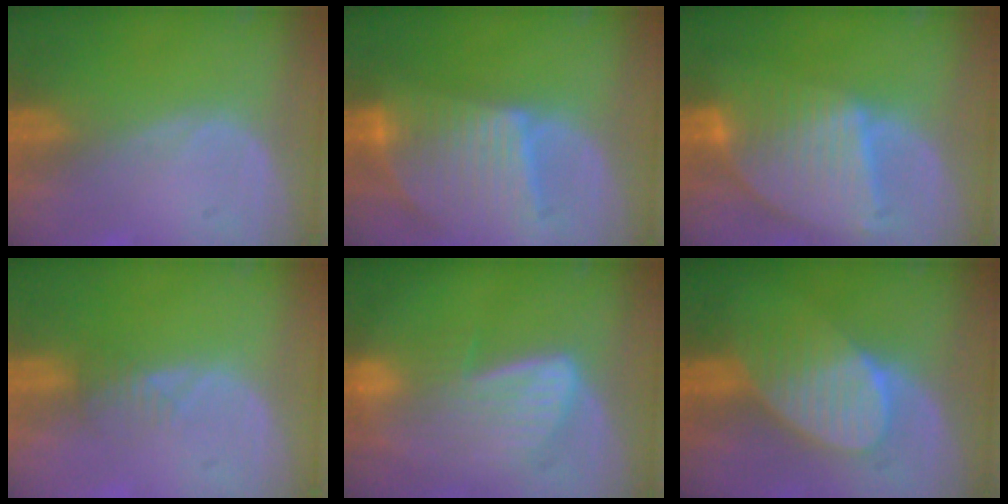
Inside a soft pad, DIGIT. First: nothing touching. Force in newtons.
{"total": 9.5, "press": 8.3, "slide": 4.7}
{"total": 9.4, "press": 8.1, "slide": 4.9}
{"total": 1.6, "press": 1.6, "slide": 0.2}
{"total": 7.6, "press": 7.2, "slide": 2.2}
{"total": 7.3, "press": 7.3, "slide": 0.7}